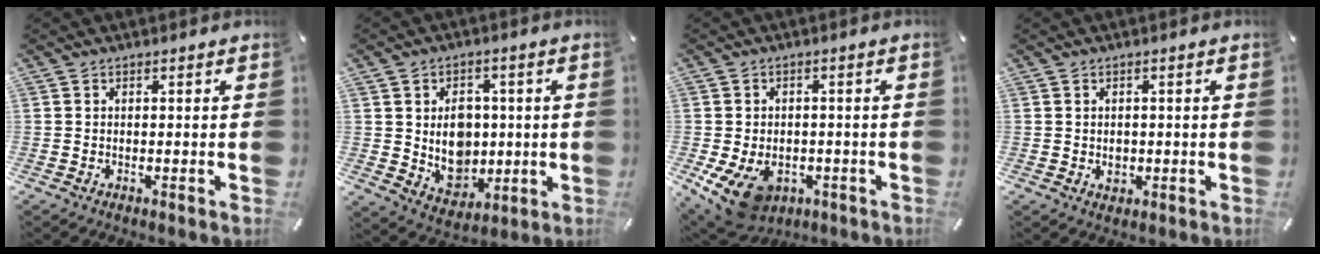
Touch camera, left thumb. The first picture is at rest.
{"total": 10.5, "force": [0.8, 9.0, 5.2], "torque": [-0.080, -0.005, 0.022]}
{"total": 10.0, "force": [-4.2, 7.1, 5.6], "torque": [-0.103, 0.019, -0.071]}
{"total": 2.1, "force": [-0.2, 1.9, 0.9], "torque": [-0.010, -0.001, -0.006]}